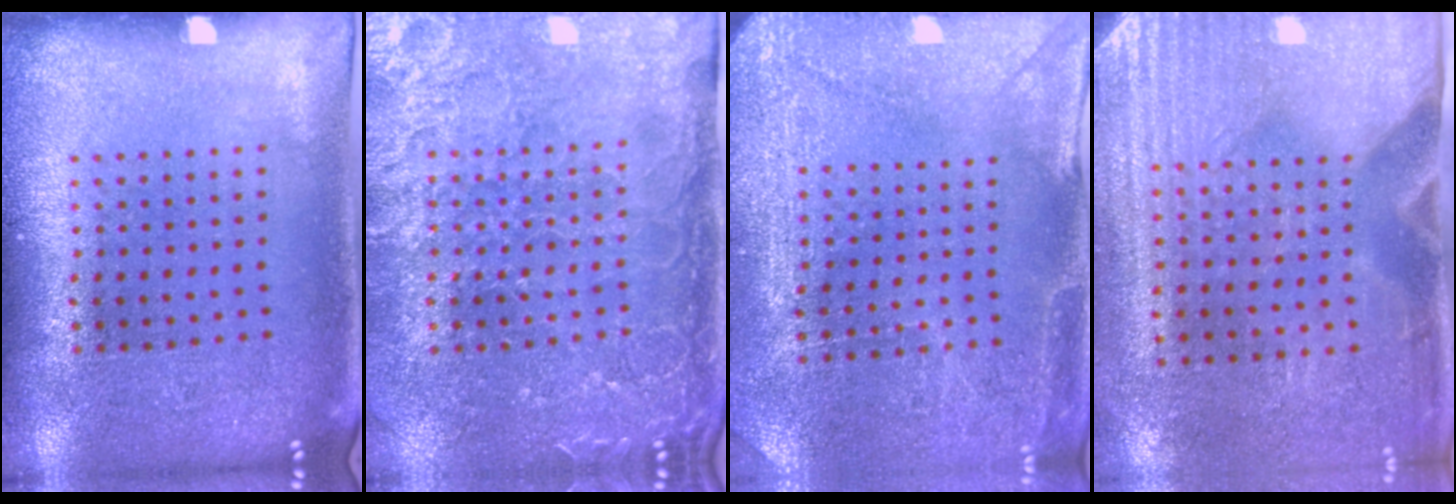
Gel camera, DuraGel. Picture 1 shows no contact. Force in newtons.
{"total": 4.1, "press": 3.9, "slide": 1.3}
{"total": 2.9, "press": 2.8, "slide": 0.7}
{"total": 2.9, "press": 2.6, "slide": 1.5}